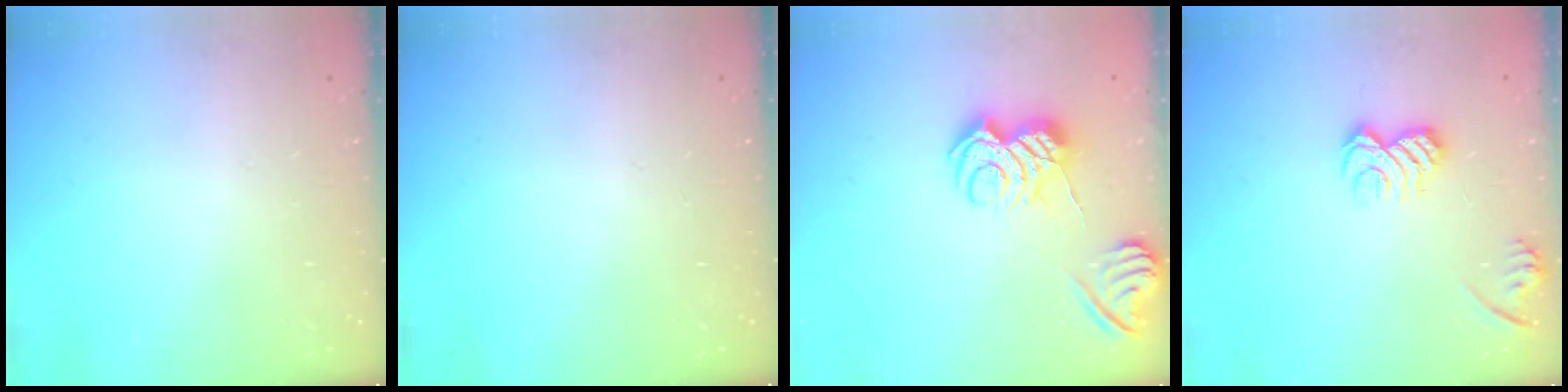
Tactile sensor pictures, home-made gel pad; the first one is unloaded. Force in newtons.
{"total": 0.0}
{"total": 9.7, "press": 9.6, "slide": 0.9}
{"total": 11.6, "press": 11.5, "slide": 1.3}